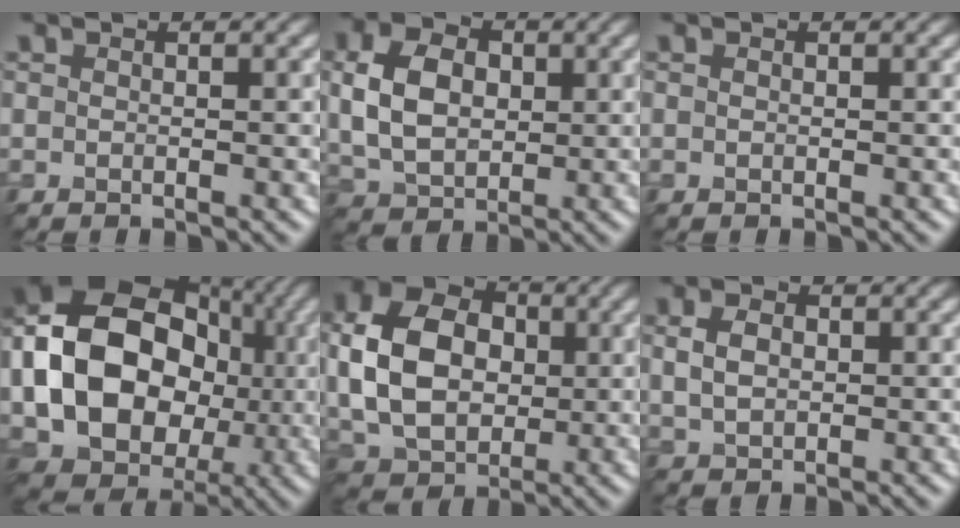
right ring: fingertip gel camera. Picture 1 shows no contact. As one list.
[{"total": 6.6, "force": [0.9, 4.9, 4.4], "torque": [-0.099, 0.006, 0.016]}, {"total": 0.0}, {"total": 16.4, "force": [0.1, 12.8, 10.3], "torque": [-0.187, 0.012, -0.009]}, {"total": 11.0, "force": [0.7, 8.2, 7.3], "torque": [-0.166, 0.007, 0.013]}, {"total": 3.2, "force": [0.6, 2.4, 2.1], "torque": [-0.048, 0.004, 0.013]}]